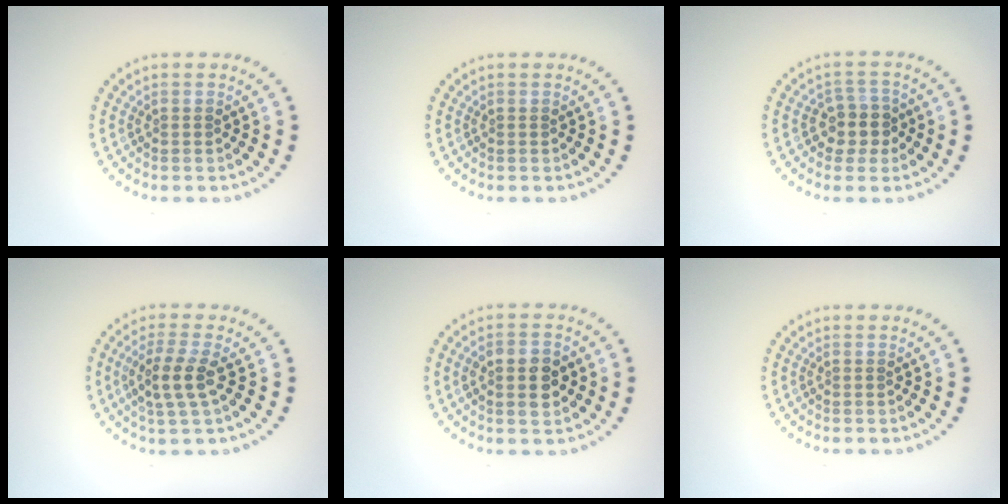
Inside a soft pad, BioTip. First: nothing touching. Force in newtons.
{"total": 0.0}
{"total": 2.6, "press": 2.3, "slide": 1.3}
{"total": 3.2, "press": 2.9, "slide": 1.4}
{"total": 3.3, "press": 3.3, "slide": 0.4}
{"total": 0.0}